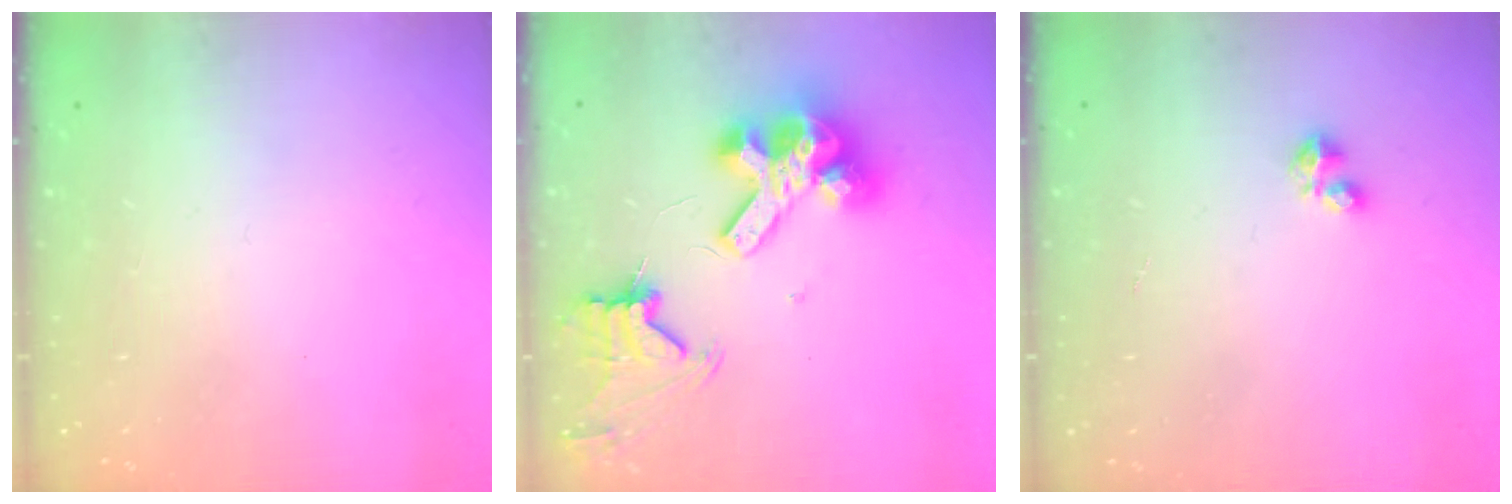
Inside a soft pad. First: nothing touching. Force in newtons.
{"total": 15.0, "press": 14.9, "slide": 1.8}
{"total": 2.4, "press": 2.4, "slide": 0.5}